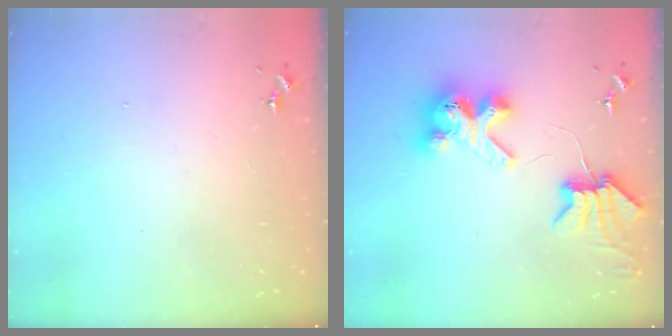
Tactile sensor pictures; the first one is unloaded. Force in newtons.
{"total": 11.2, "press": 11.1, "slide": 1.3}